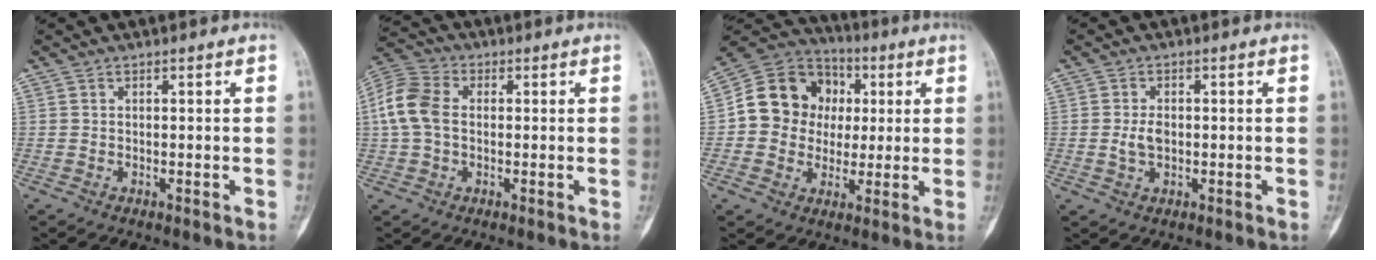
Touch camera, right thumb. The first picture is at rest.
{"total": 9.3, "force": [0.5, 6.6, 6.6], "torque": [-0.143, 0.023, 0.002]}
{"total": 14.7, "force": [1.3, 13.1, 6.4], "torque": [-0.070, 0.023, 0.017]}
{"total": 3.1, "force": [-0.2, 1.9, 2.4], "torque": [-0.044, 0.000, -0.004]}